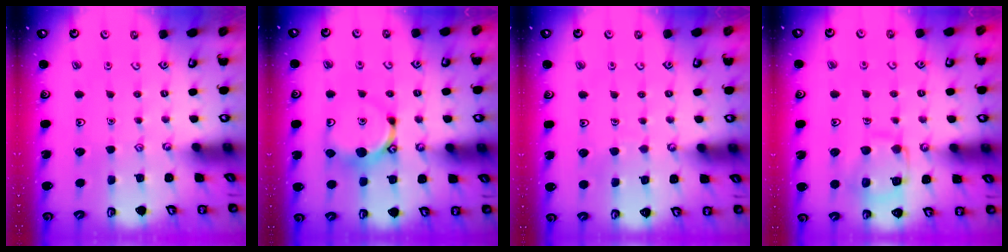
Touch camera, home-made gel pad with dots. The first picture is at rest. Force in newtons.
{"total": 9.1, "press": 9.1, "slide": 0.4}
{"total": 2.9, "press": 2.9, "slide": 0.2}
{"total": 12.7, "press": 12.7, "slide": 1.3}